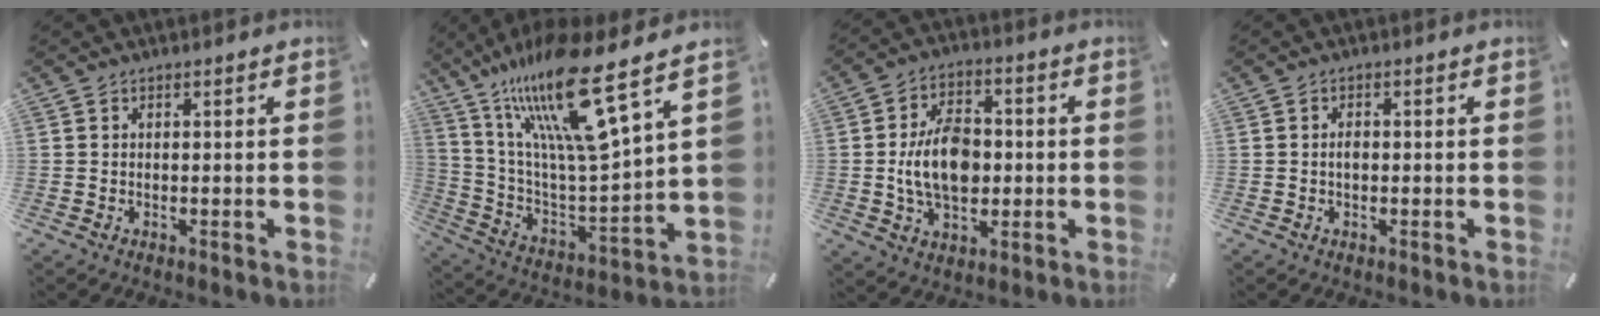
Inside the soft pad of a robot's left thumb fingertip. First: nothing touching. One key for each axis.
{"total": 23.2, "fx": 15.7, "fy": 5.0, "fz": 16.3, "tx": -0.323, "ty": -0.114, "tz": 0.251}
{"total": 12.2, "fx": -0.6, "fy": 8.6, "fz": 8.6, "tx": -0.160, "ty": 0.006, "tz": -0.012}
{"total": 1.6, "fx": -0.1, "fy": 0.9, "fz": 1.3, "tx": -0.025, "ty": 0.003, "tz": -0.004}